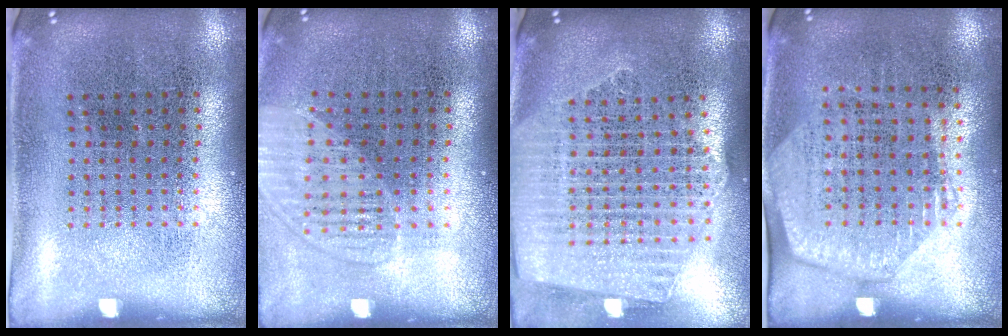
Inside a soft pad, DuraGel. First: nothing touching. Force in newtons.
{"total": 1.3, "press": 1.3, "slide": 0.2}
{"total": 2.4, "press": 2.2, "slide": 1.2}
{"total": 1.4, "press": 1.3, "slide": 0.6}